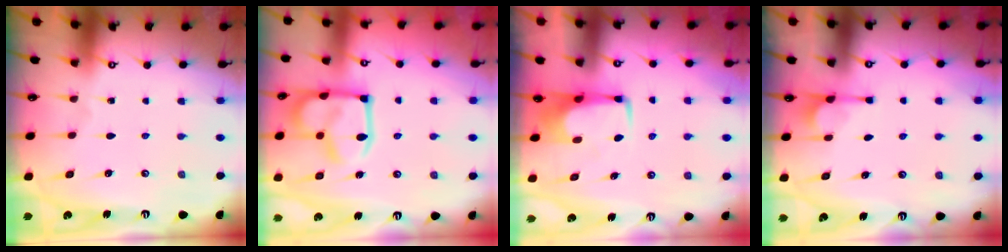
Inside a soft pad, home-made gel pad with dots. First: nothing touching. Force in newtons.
{"total": 16.4, "press": 16.3, "slide": 0.7}
{"total": 0.0}
{"total": 3.1, "press": 3.1, "slide": 0.6}